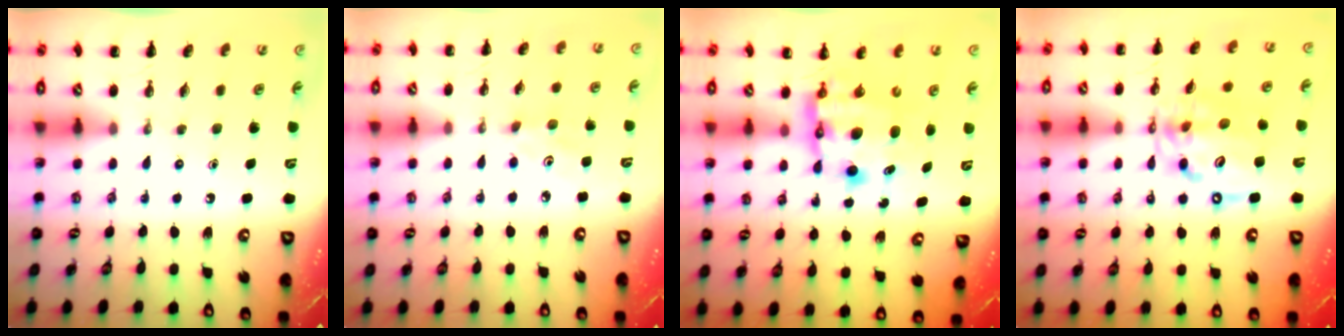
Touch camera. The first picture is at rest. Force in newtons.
{"total": 2.7, "press": 2.6, "slide": 0.6}
{"total": 7.3, "press": 7.0, "slide": 2.1}
{"total": 12.8, "press": 12.3, "slide": 3.5}